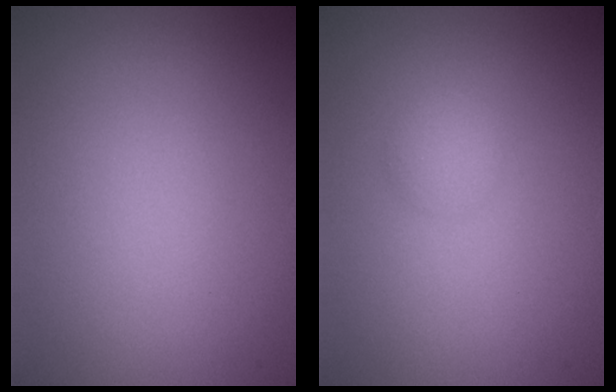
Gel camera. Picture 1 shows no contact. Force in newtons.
{"total": 1.4, "press": 1.4, "slide": 0.1}